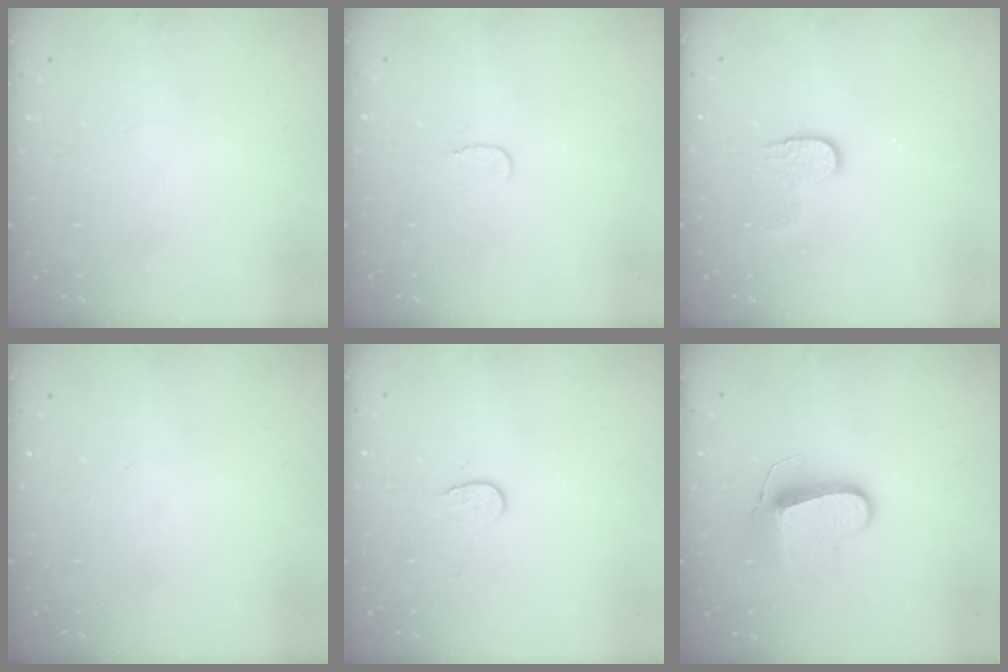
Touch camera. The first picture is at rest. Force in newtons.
{"total": 3.6, "press": 3.6, "slide": 0.4}
{"total": 5.7, "press": 5.7, "slide": 0.5}
{"total": 0.0}
{"total": 4.6, "press": 4.6, "slide": 0.4}
{"total": 9.7, "press": 9.7, "slide": 0.4}